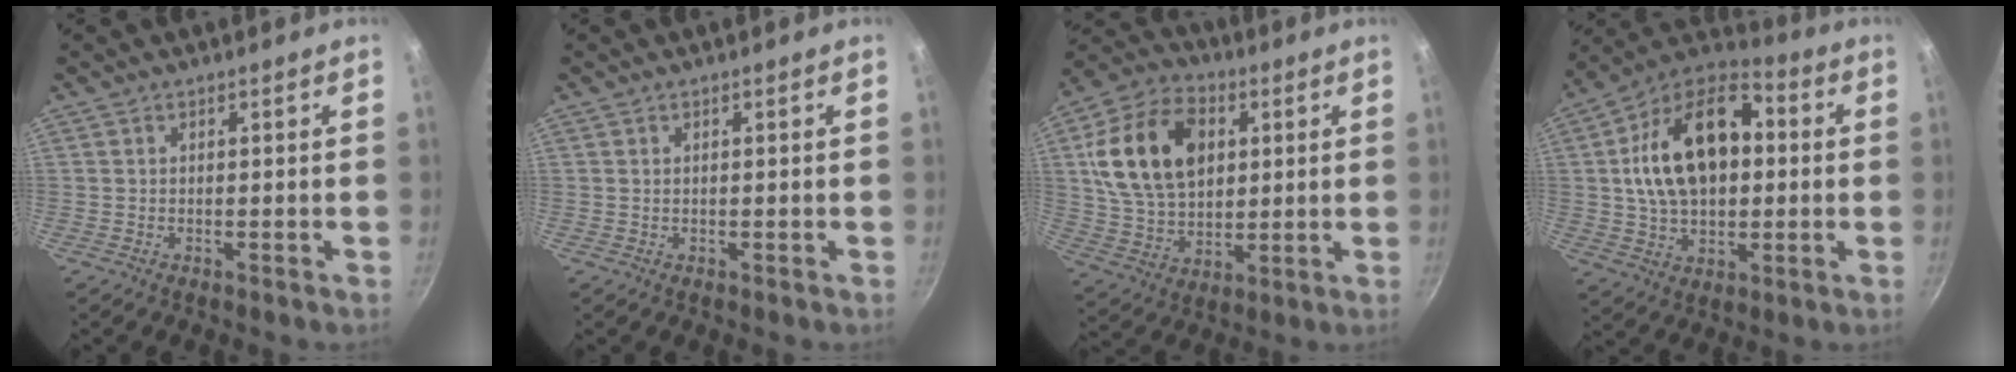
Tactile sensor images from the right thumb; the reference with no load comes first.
{"total": 0.0}
{"total": 20.0, "force": [4.8, 13.8, 13.6], "torque": [-0.229, -0.001, 0.084]}
{"total": 21.7, "force": [2.4, 13.9, 16.4], "torque": [-0.260, 0.029, 0.029]}